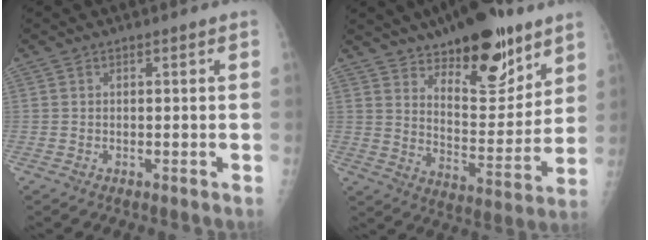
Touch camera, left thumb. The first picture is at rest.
{"total": 19.9, "force": [13.0, 8.1, 12.7], "torque": [-0.141, -0.076, 0.207]}